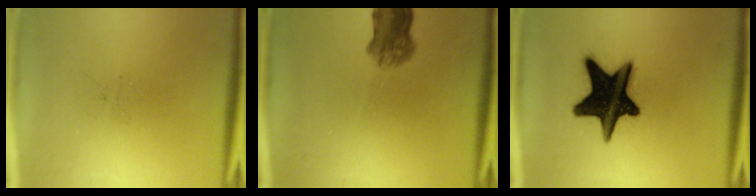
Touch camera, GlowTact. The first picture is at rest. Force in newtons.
{"total": 5.1}
{"total": 19.2}